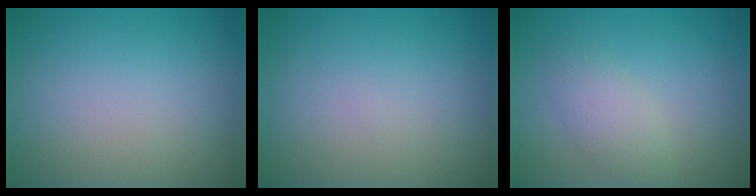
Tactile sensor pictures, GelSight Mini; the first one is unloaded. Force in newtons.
{"total": 0.0}
{"total": 2.4, "press": 2.4, "slide": 0.2}